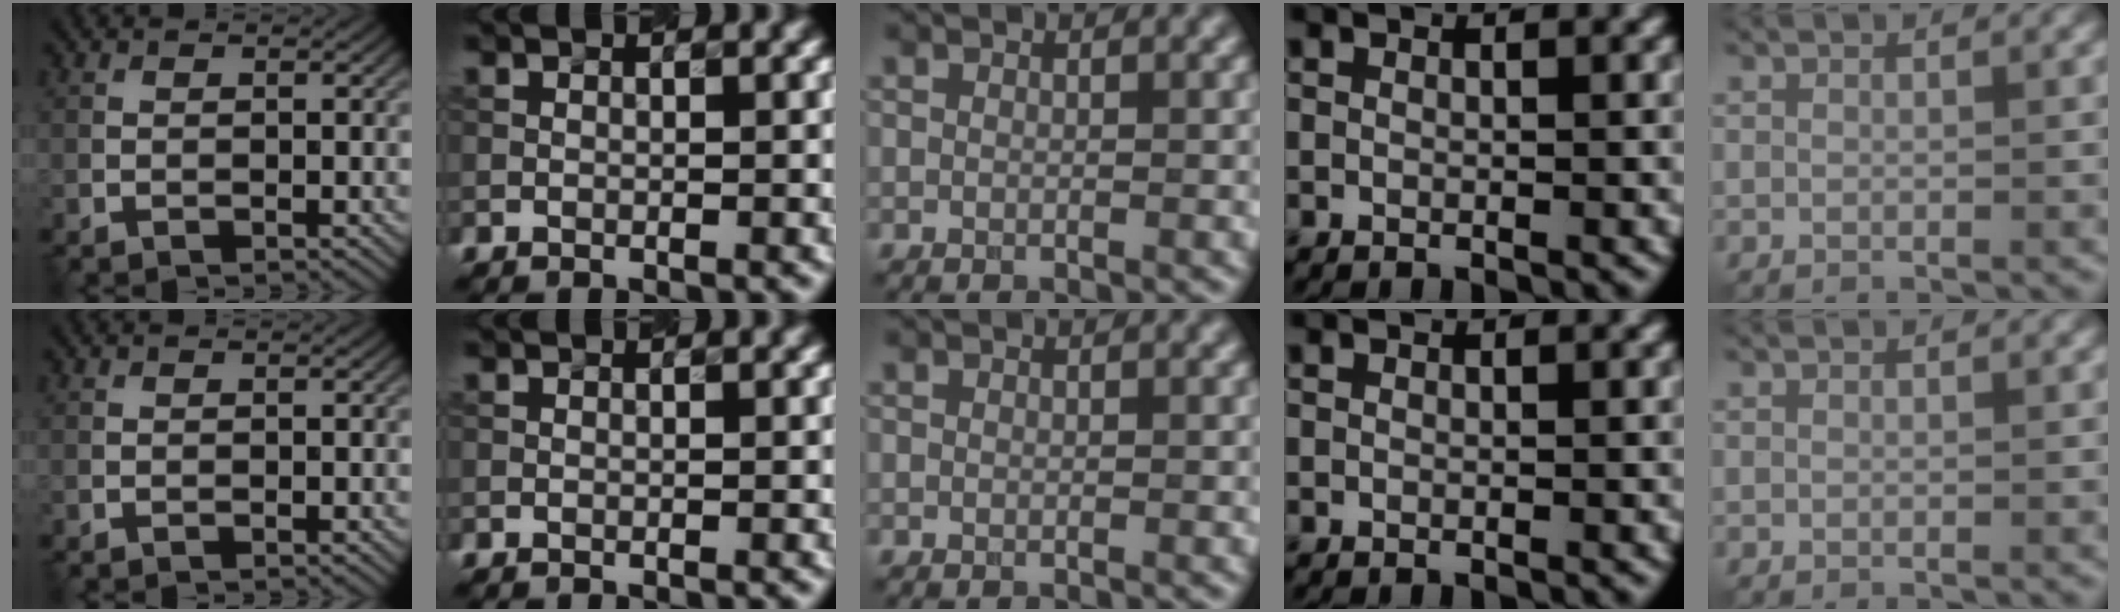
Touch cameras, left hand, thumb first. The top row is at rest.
{}